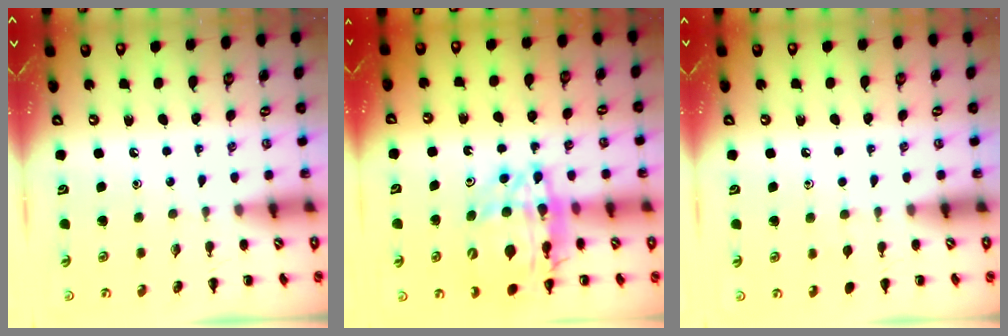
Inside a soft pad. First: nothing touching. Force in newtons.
{"total": 18.6, "press": 18.0, "slide": 4.4}
{"total": 3.2, "press": 2.9, "slide": 1.3}